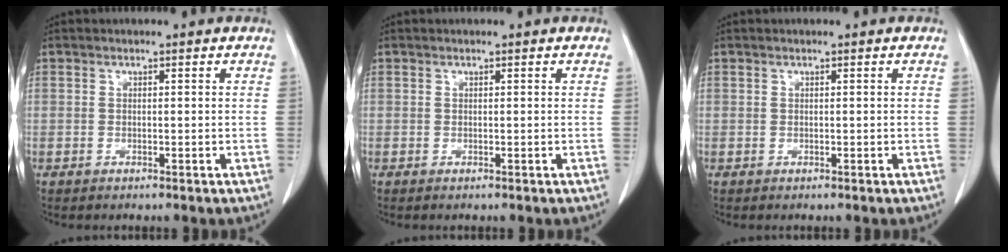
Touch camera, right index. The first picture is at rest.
{"total": 0.0}
{"total": 0.0}